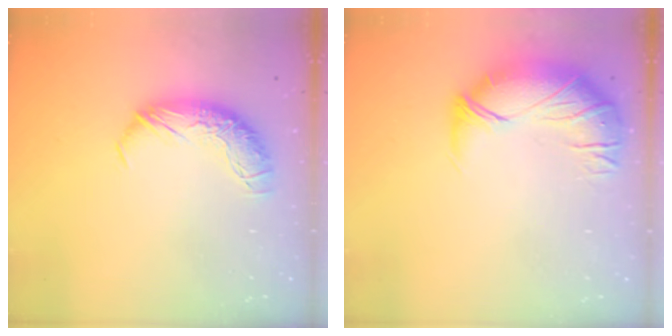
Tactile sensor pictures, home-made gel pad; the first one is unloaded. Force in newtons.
{"total": 2.7, "press": 1.3, "slide": 2.4}